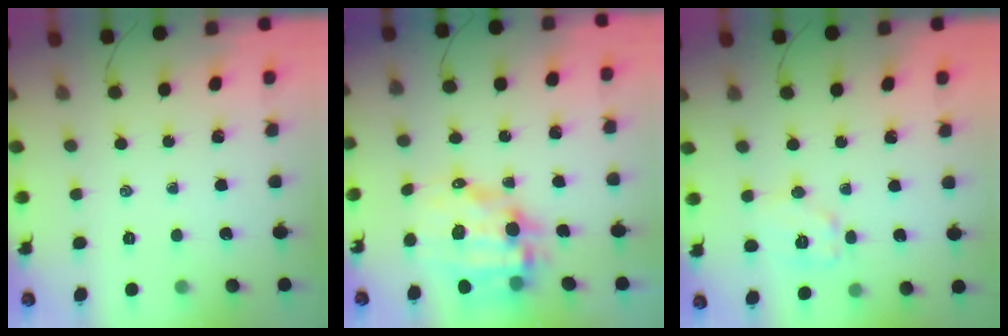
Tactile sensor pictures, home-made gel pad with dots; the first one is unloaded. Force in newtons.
{"total": 11.7, "press": 11.2, "slide": 3.1}
{"total": 8.5, "press": 8.5, "slide": 0.1}